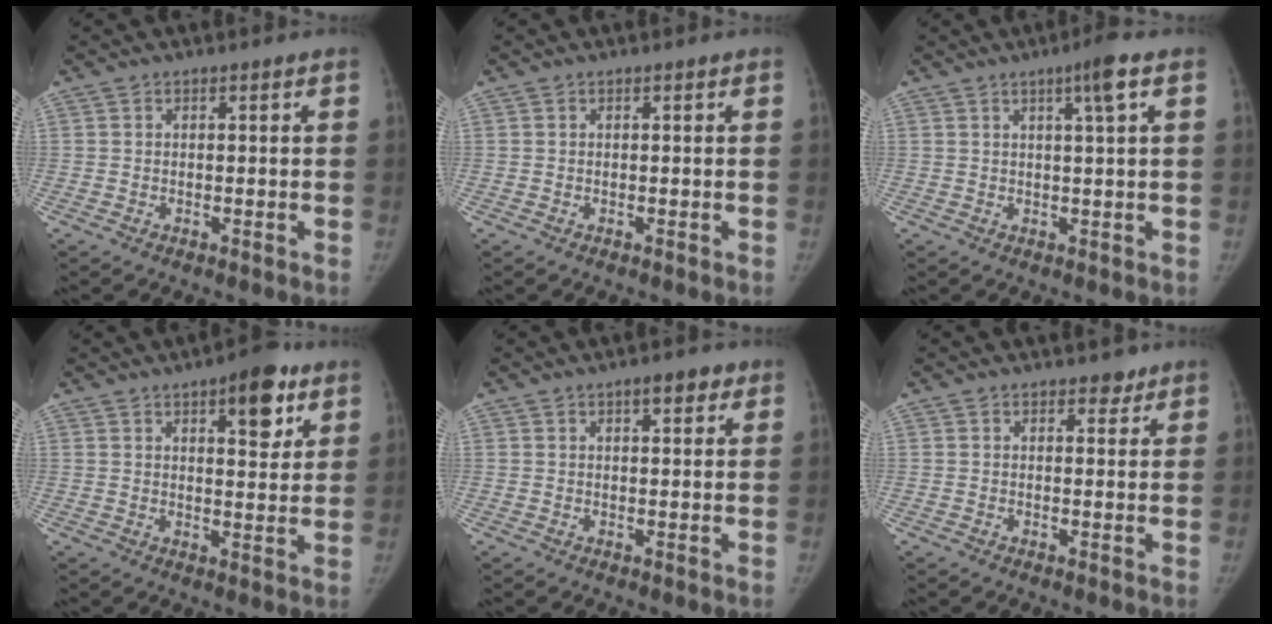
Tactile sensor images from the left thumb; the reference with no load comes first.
{"total": 0.0}
{"total": 3.1, "force": [1.1, -0.2, 2.8], "torque": [-0.048, 0.002, 0.020]}
{"total": 9.5, "force": [5.0, 3.9, 7.1], "torque": [-0.068, -0.020, 0.067]}
{"total": 3.8, "force": [2.1, 1.7, 2.6], "torque": [-0.020, -0.006, 0.025]}
{"total": 1.9, "force": [1.4, 1.2, 0.4], "torque": [0.012, -0.008, 0.015]}